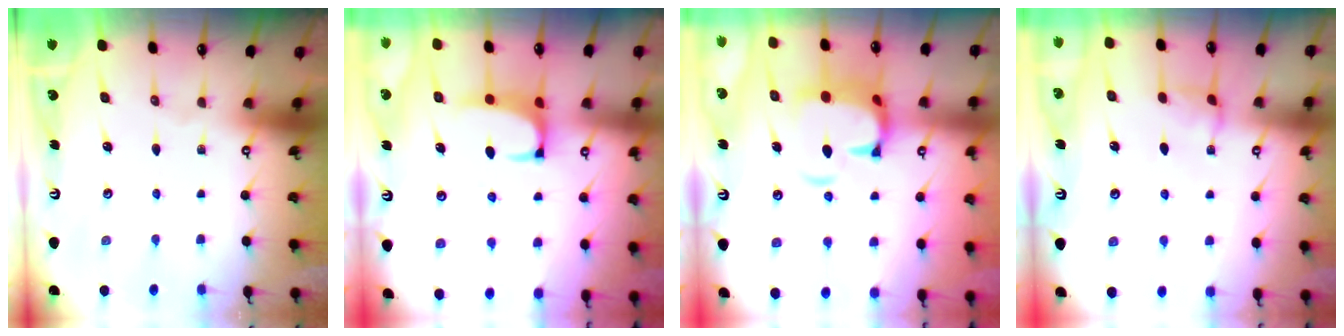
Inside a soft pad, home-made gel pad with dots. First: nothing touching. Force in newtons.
{"total": 1.3, "press": 1.0, "slide": 0.7}
{"total": 4.7, "press": 4.4, "slide": 1.6}
{"total": 2.7, "press": 2.7, "slide": 0.4}